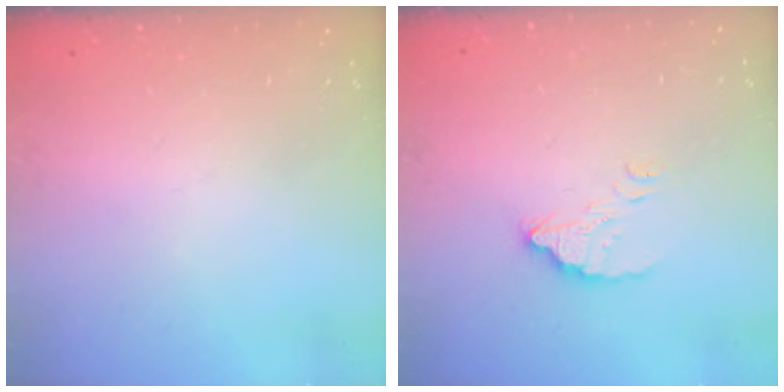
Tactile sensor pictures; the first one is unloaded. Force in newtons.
{"total": 3.9, "press": 3.9, "slide": 0.2}